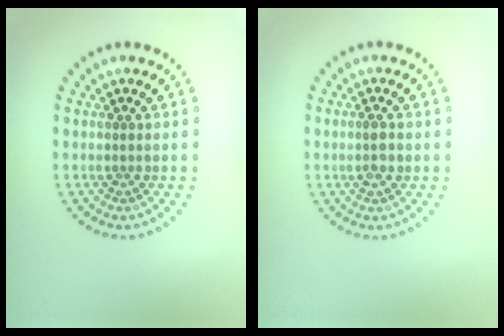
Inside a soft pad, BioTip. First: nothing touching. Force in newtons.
{"total": 1.6, "press": 1.4, "slide": 0.7}